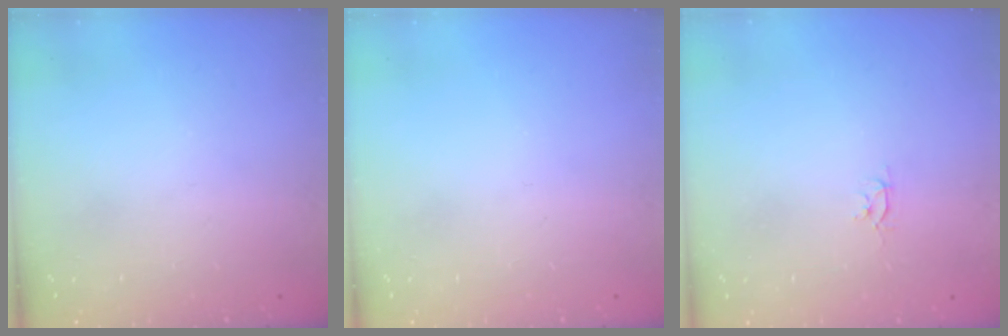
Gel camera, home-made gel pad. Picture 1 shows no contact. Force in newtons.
{"total": 0.0}
{"total": 2.6, "press": 2.6, "slide": 0.3}